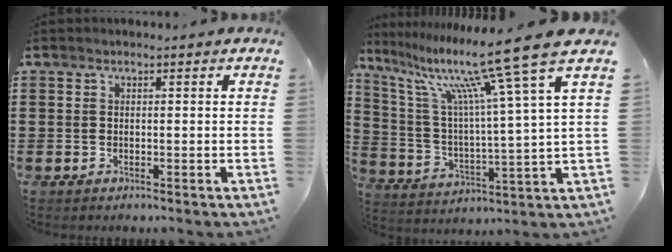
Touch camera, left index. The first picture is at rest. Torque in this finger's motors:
{"motor_torque": [2.14, 0.00, 0.94, 0.21]}